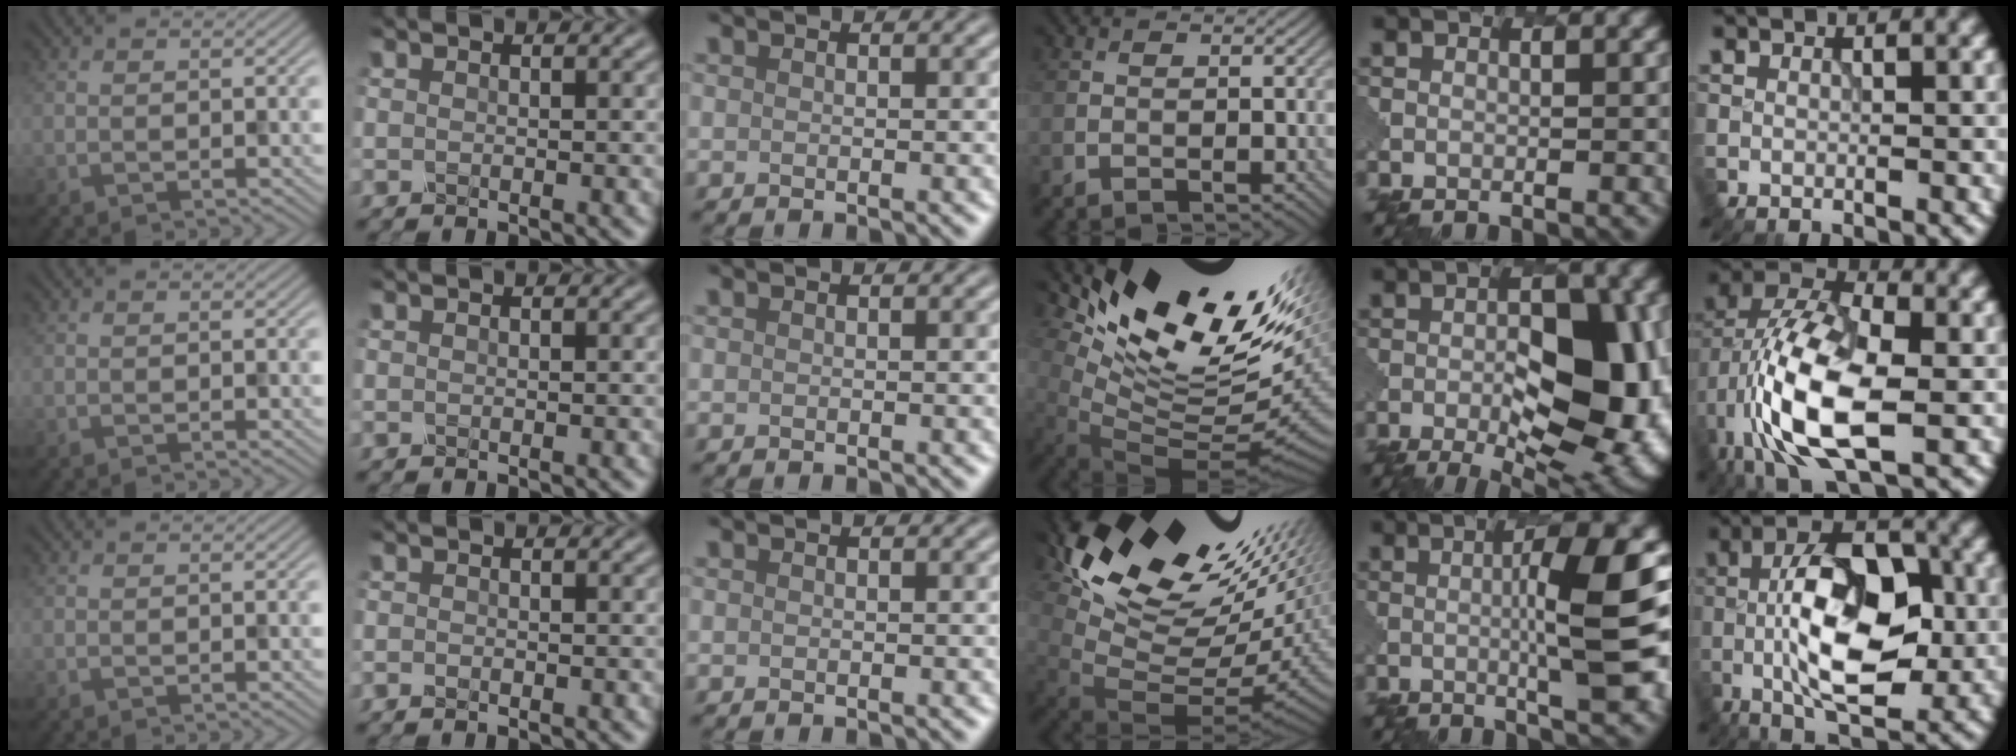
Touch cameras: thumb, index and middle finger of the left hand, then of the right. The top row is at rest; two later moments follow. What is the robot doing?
{"motion": "dispense", "object": "glue stick"}